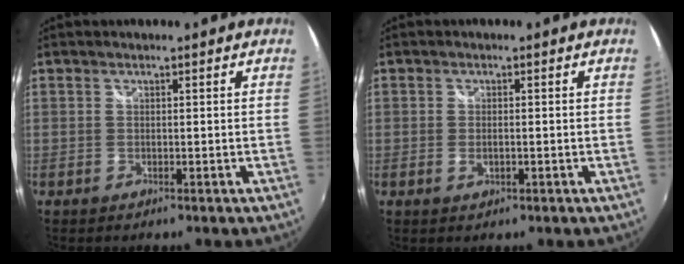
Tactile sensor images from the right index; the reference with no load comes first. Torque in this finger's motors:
{"motor_torque": [-0.26, -0.02, -0.06, -0.01]}